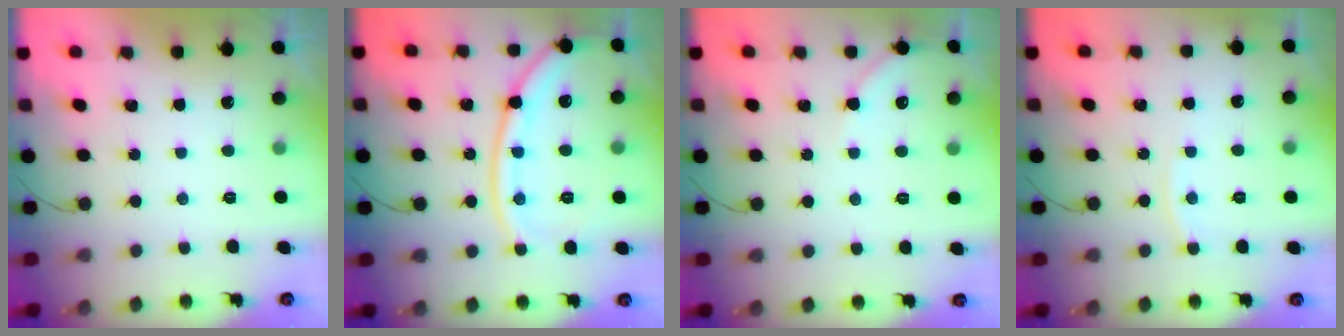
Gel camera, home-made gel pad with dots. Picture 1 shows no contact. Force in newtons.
{"total": 15.4, "press": 15.3, "slide": 1.5}
{"total": 4.8, "press": 4.7, "slide": 0.8}
{"total": 3.9, "press": 3.8, "slide": 0.6}